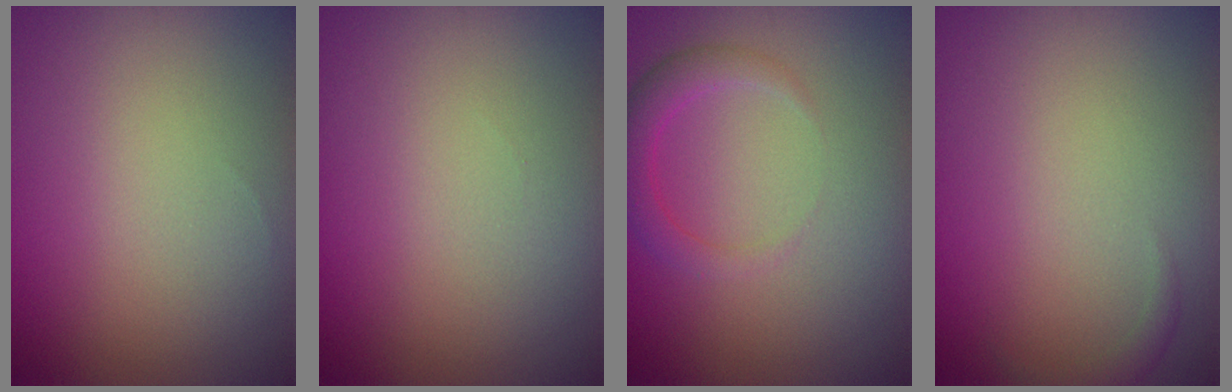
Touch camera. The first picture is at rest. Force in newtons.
{"total": 0.0}
{"total": 2.5, "press": 2.5, "slide": 0.2}
{"total": 0.9, "press": 0.9, "slide": 0.1}